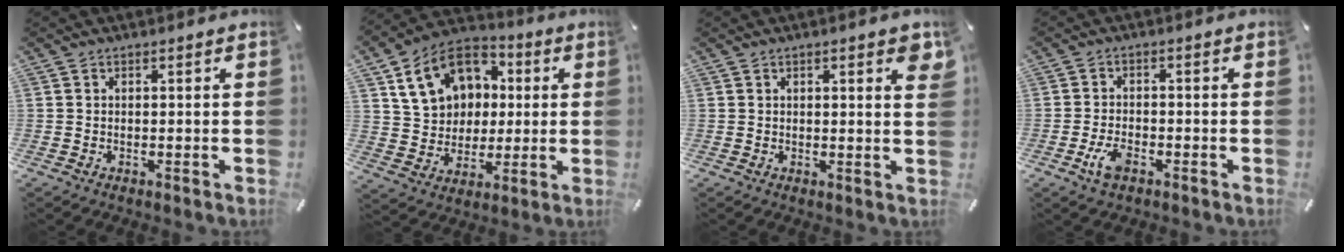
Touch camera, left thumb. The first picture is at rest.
{"total": 15.2, "force": [4.5, 12.9, 6.6], "torque": [-0.122, -0.002, 0.092]}
{"total": 3.4, "force": [1.5, 0.8, 2.9], "torque": [-0.042, -0.005, 0.022]}
{"total": 4.9, "force": [-2.3, 2.6, 3.5], "torque": [-0.082, 0.003, -0.047]}